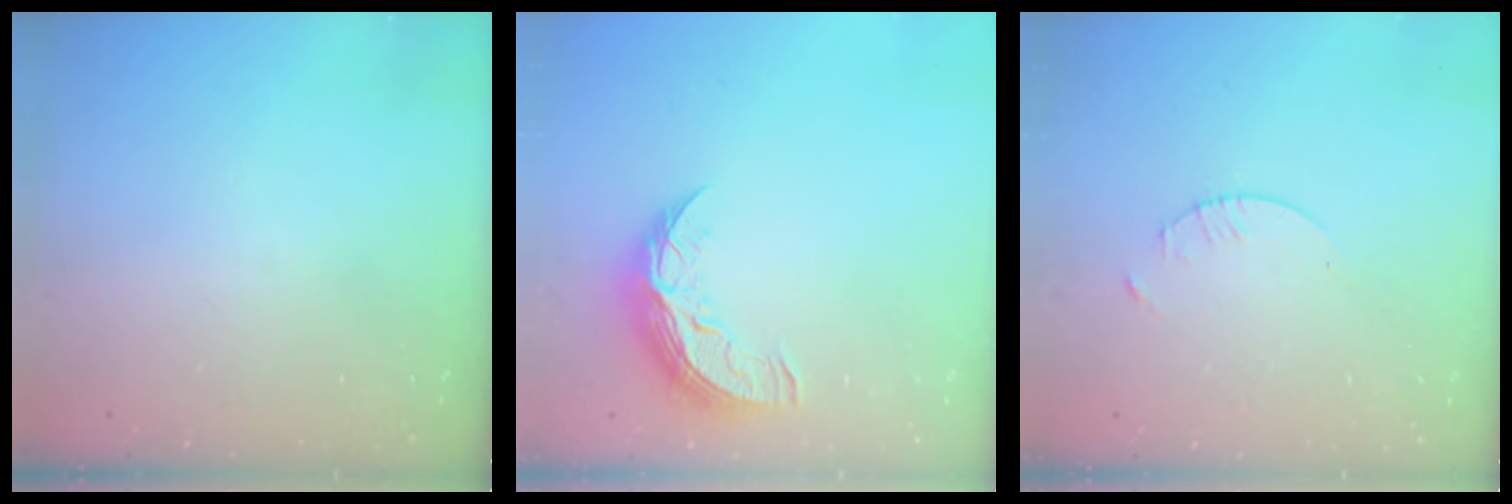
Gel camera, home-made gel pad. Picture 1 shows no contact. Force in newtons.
{"total": 9.7, "press": 9.7, "slide": 0.6}
{"total": 1.3, "press": 1.3, "slide": 0.2}